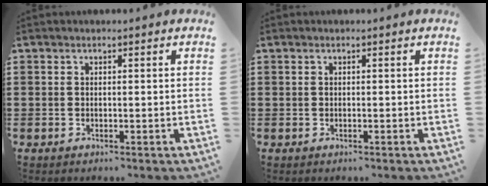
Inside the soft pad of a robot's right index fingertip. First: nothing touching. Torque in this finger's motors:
{"motor_torque": [-0.29, 0.28, -0.04, 0.00]}